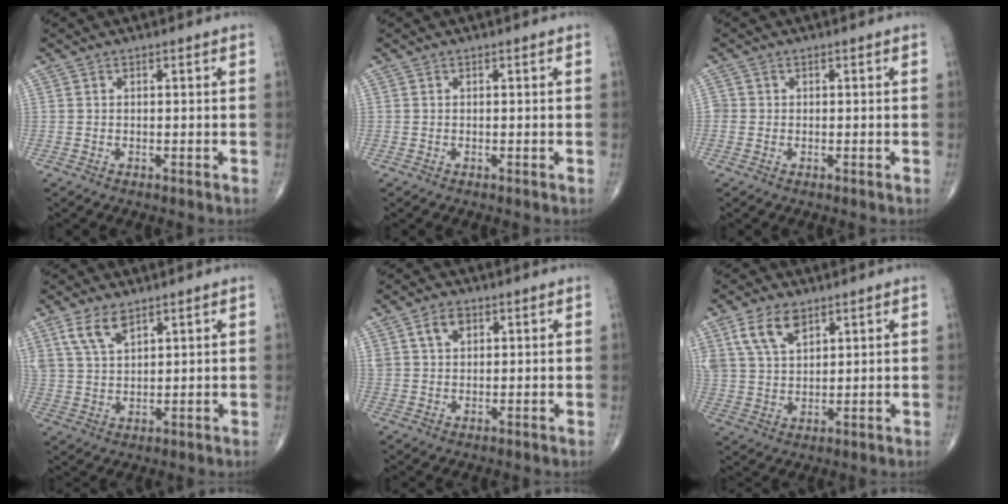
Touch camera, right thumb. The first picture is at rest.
{"total": 0.0}
{"total": 1.1, "force": [-0.1, 1.1, 0.1], "torque": [0.008, 0.004, -0.004]}
{"total": 6.6, "force": [4.2, 3.0, 4.0], "torque": [-0.076, -0.014, 0.090]}
{"total": 4.3, "force": [1.9, 2.8, 2.6], "torque": [-0.037, -0.001, 0.037]}
{"total": 8.6, "force": [4.9, 4.8, 5.3], "torque": [-0.093, -0.014, 0.101]}